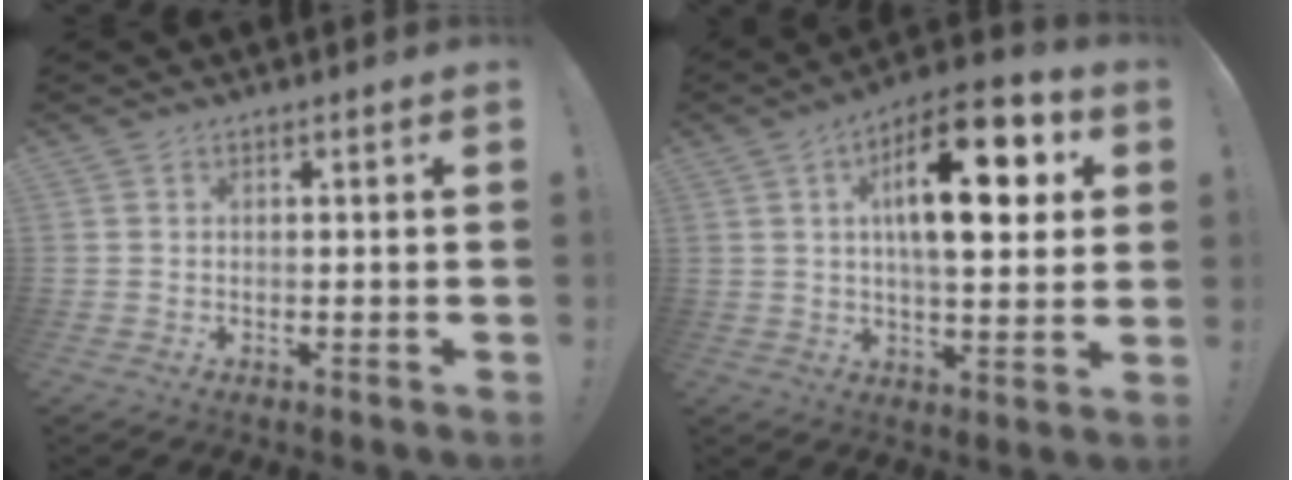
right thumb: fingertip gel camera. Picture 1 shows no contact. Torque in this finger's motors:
{"motor_torque": [1.52, 3.49, 0.29, 0.27, 0.44]}